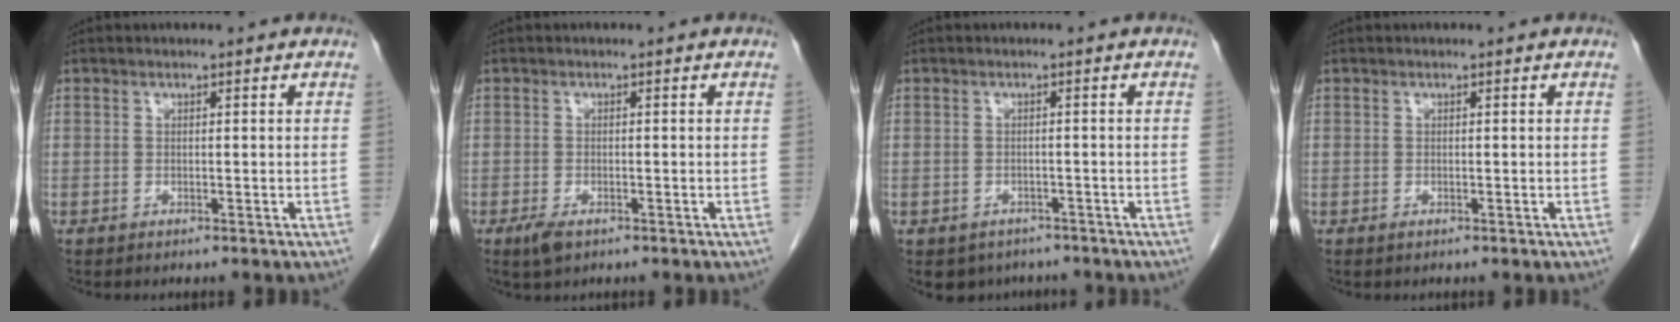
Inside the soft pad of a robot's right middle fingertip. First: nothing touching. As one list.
[{"total": 2.5, "force": [-1.4, 1.0, 1.7], "torque": [-0.040, -0.004, -0.021]}, {"total": 5.0, "force": [-4.1, 3.0, 0.6], "torque": [0.005, 0.007, -0.050]}, {"total": 0.0}]